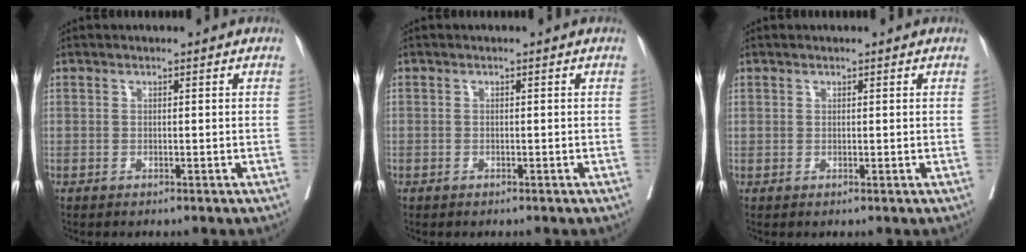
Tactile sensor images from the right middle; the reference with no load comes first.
{"total": 0.7, "force": [-0.3, 0.7, -0.1], "torque": [0.000, 0.007, -0.010]}
{"total": 0.7, "force": [0.5, 0.6, 0.0], "torque": [0.005, -0.001, 0.006]}